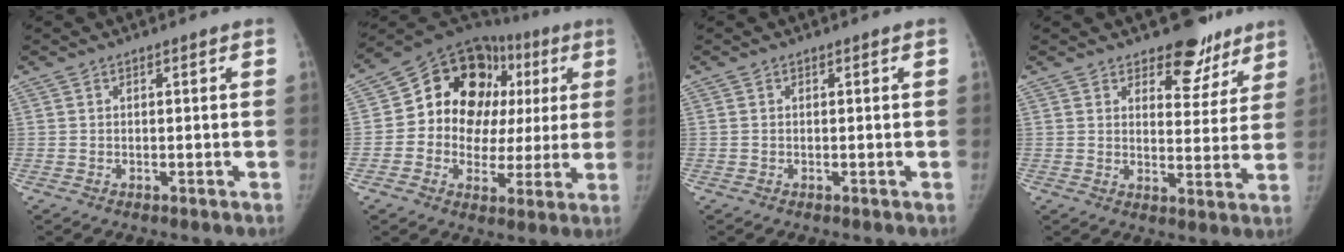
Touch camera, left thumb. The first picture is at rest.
{"total": 21.3, "force": [4.2, 16.0, 13.4], "torque": [-0.125, 0.040, 0.063]}
{"total": 0.0}
{"total": 9.6, "force": [7.2, 5.2, 3.6], "torque": [0.000, -0.047, 0.095]}